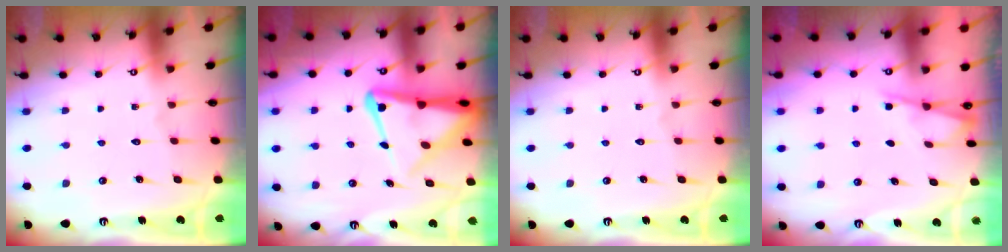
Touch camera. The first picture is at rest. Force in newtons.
{"total": 10.4, "press": 10.3, "slide": 1.0}
{"total": 0.0}
{"total": 2.4, "press": 2.4, "slide": 0.5}